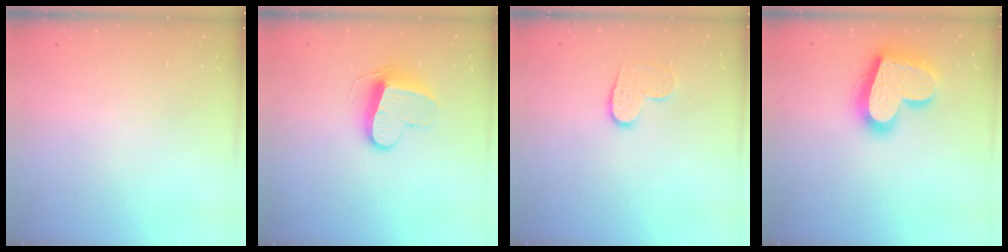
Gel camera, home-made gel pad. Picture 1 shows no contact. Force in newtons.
{"total": 10.6, "press": 10.6, "slide": 0.9}
{"total": 9.2, "press": 9.2, "slide": 0.3}
{"total": 20.5, "press": 20.4, "slide": 1.7}